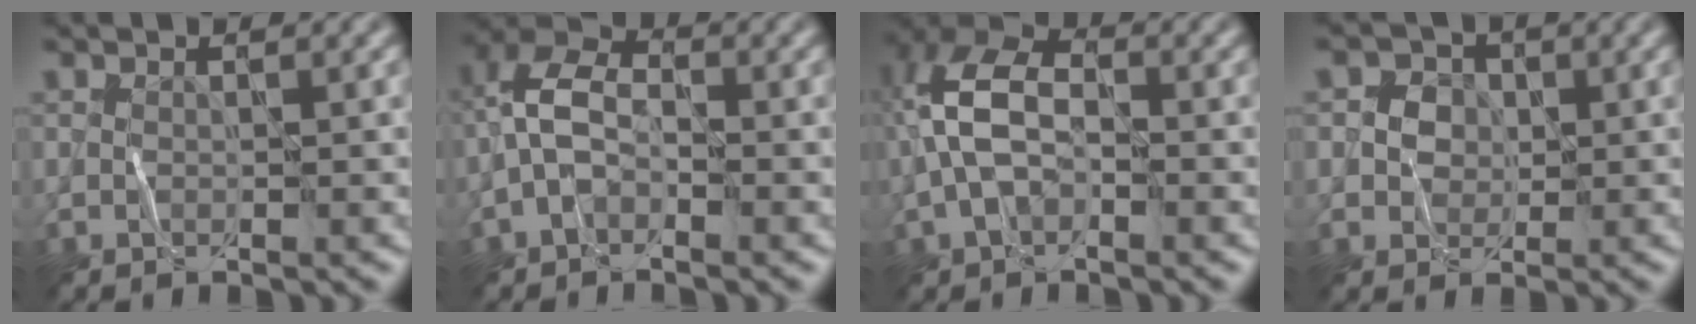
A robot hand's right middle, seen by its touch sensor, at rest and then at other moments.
{"total": 4.4, "force": [-1.2, 2.7, 3.2], "torque": [-0.073, 0.018, -0.037]}
{"total": 7.0, "force": [-0.6, 4.3, 5.5], "torque": [-0.139, 0.020, -0.025]}
{"total": 2.2, "force": [0.1, 2.1, 0.7], "torque": [-0.012, 0.002, -0.001]}